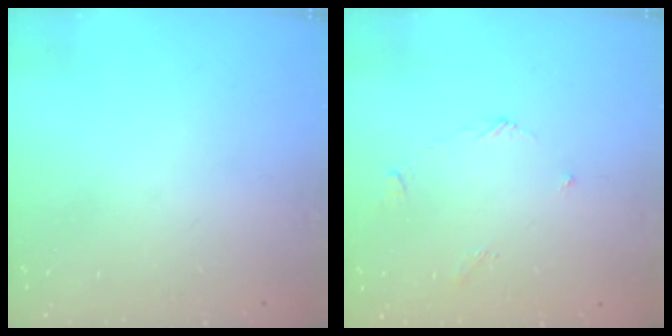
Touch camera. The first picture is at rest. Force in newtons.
{"total": 3.7, "press": 3.7, "slide": 0.4}